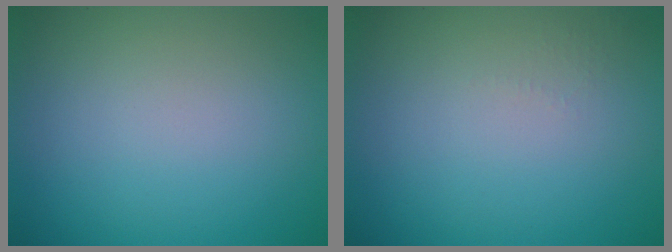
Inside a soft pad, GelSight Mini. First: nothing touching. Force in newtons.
{"total": 0.6, "press": 0.6, "slide": 0.3}